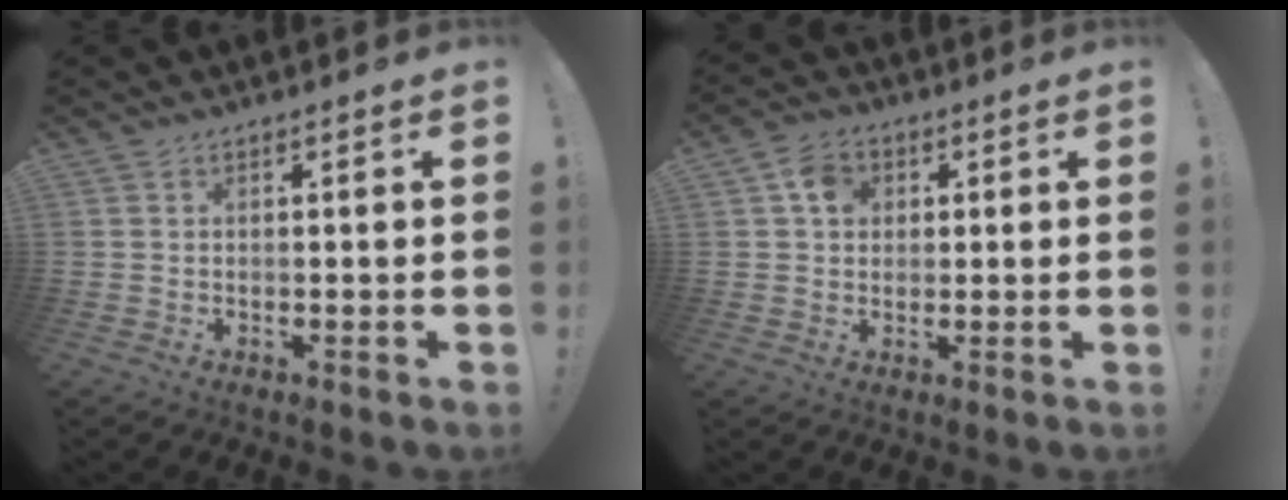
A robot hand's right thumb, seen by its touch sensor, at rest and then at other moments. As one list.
[{"total": 6.7, "force": [2.0, 5.6, 3.1], "torque": [-0.041, 0.003, 0.037]}]